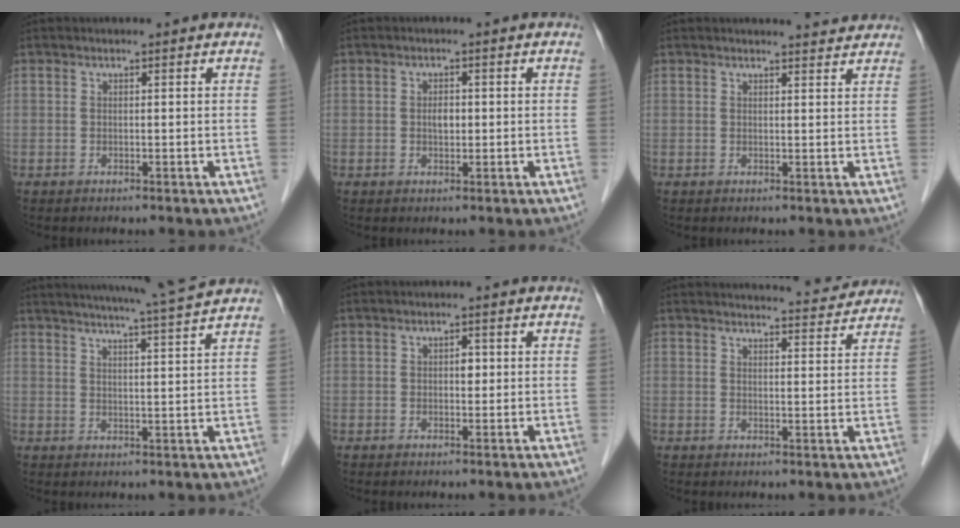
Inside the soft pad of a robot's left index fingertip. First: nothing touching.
{"total": 1.7, "force": [0.0, 1.0, 1.4], "torque": [-0.025, 0.001, 0.001]}
{"total": 3.2, "force": [3.2, 0.2, 0.3], "torque": [-0.011, 0.000, 0.032]}
{"total": 12.4, "force": [11.3, -1.7, 5.0], "torque": [-0.088, -0.011, 0.147]}
{"total": 1.4, "force": [0.2, 0.9, 1.1], "torque": [-0.013, 0.003, 0.001]}
{"total": 8.5, "force": [8.4, 0.5, 1.2], "torque": [-0.014, -0.002, 0.092]}